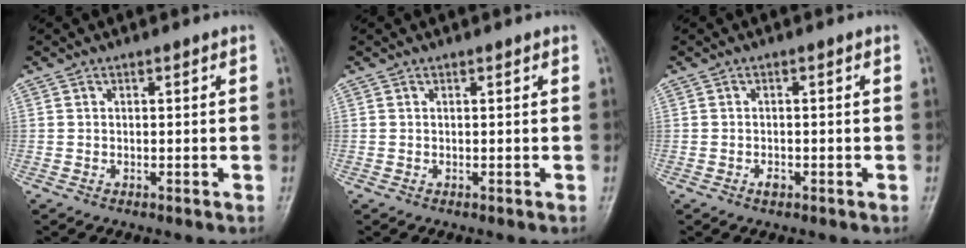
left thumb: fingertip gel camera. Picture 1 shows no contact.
{"total": 0.0}
{"total": 1.6, "force": [-0.9, 0.9, 1.0], "torque": [-0.014, 0.007, -0.015]}